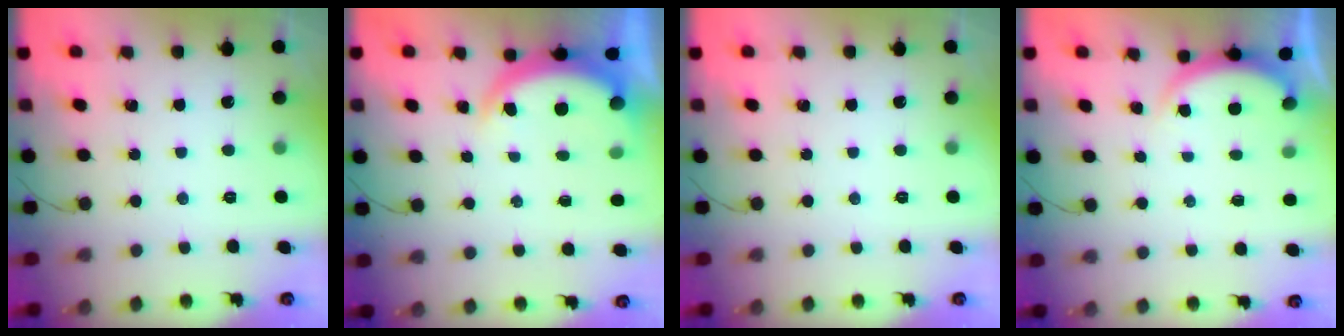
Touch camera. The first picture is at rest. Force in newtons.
{"total": 5.7, "press": 5.6, "slide": 0.8}
{"total": 0.0}
{"total": 2.5, "press": 2.4, "slide": 0.6}